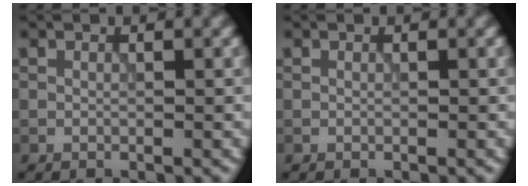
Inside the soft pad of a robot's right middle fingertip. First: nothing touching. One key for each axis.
{"total": 0.0}